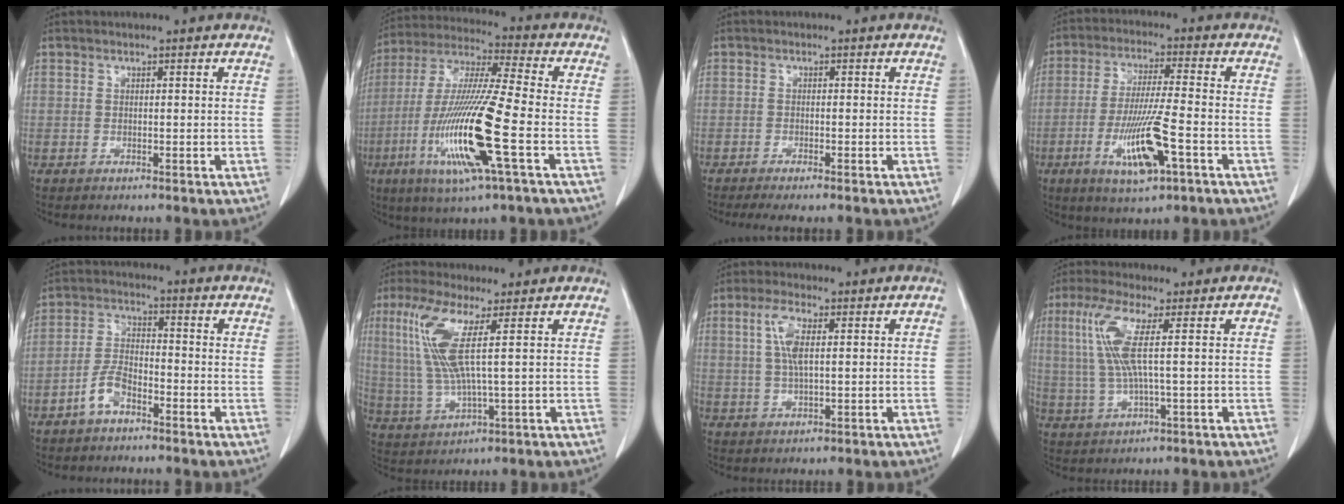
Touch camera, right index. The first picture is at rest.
{"total": 17.7, "force": [-5.3, 0.4, 16.9], "torque": [-0.349, -0.019, -0.101]}
{"total": 4.7, "force": [-4.0, 0.3, 2.5], "torque": [-0.031, -0.008, -0.059]}
{"total": 10.8, "force": [-4.0, 0.8, 10.1], "torque": [-0.192, -0.014, -0.069]}
{"total": 5.2, "force": [-3.2, 2.4, 3.3], "torque": [-0.072, 0.009, -0.064]}
{"total": 9.3, "force": [2.6, 0.6, 8.9], "torque": [-0.215, 0.002, 0.052]}
{"total": 5.8, "force": [0.9, 1.5, 5.6], "torque": [-0.112, 0.017, 0.021]}
{"total": 8.6, "force": [1.5, 0.7, 8.4], "torque": [-0.188, 0.016, 0.031]}